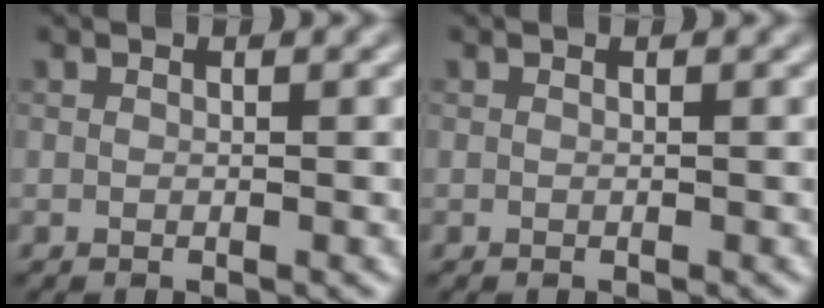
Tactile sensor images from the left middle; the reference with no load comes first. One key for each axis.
{"total": 0.0}